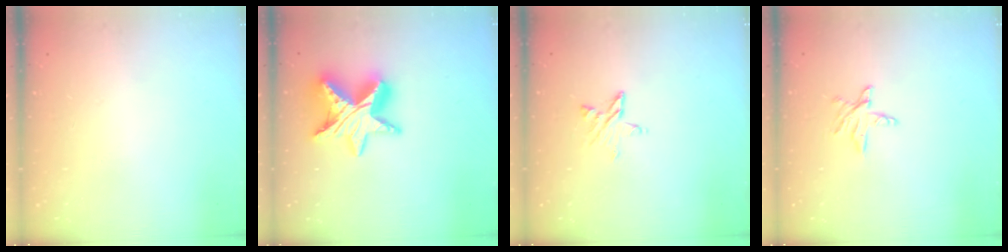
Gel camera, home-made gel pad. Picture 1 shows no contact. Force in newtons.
{"total": 14.6, "press": 14.6, "slide": 1.0}
{"total": 4.2, "press": 4.2, "slide": 0.4}
{"total": 4.8, "press": 4.7, "slide": 0.4}